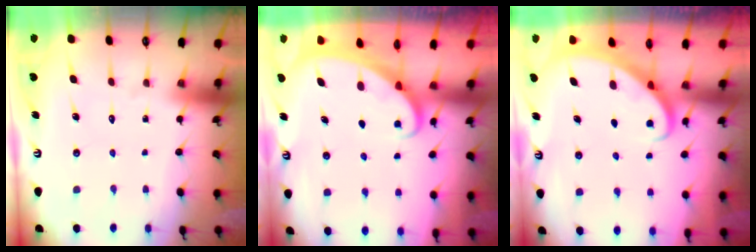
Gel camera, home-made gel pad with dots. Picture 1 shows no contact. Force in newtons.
{"total": 1.8, "press": 1.8, "slide": 0.1}
{"total": 2.9, "press": 2.9, "slide": 0.2}